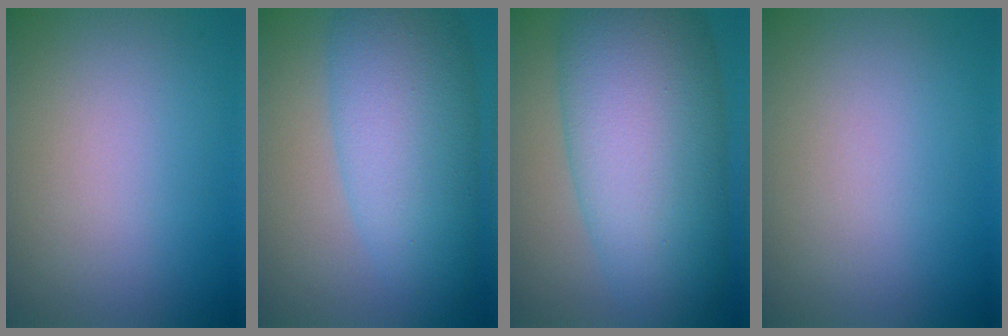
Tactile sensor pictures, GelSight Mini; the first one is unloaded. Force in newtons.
{"total": 8.9, "press": 8.9, "slide": 0.1}
{"total": 13.6, "press": 13.6, "slide": 0.2}
{"total": 0.0}